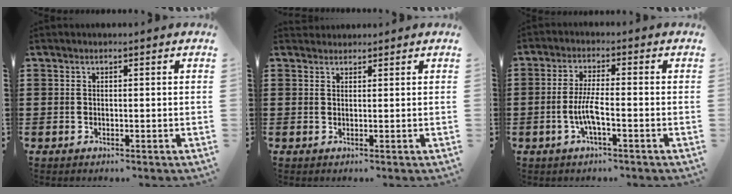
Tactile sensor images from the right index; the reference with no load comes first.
{"total": 1.2, "force": [1.1, 0.3, -0.3], "torque": [0.005, 0.001, 0.023]}
{"total": 5.0, "force": [-1.7, 0.9, 4.6], "torque": [-0.108, -0.008, -0.041]}